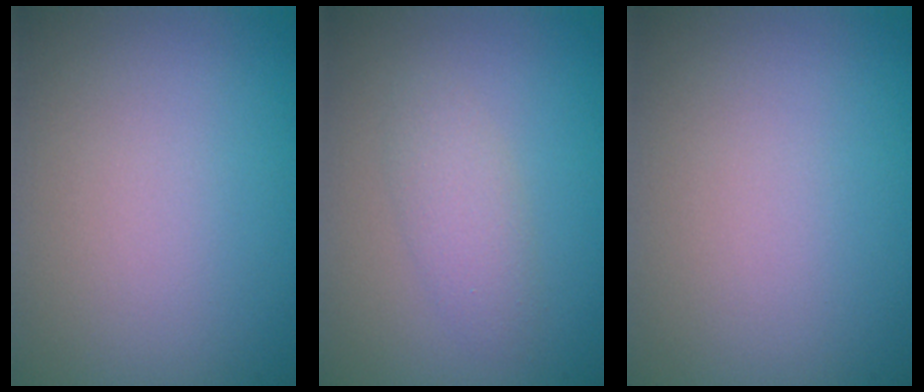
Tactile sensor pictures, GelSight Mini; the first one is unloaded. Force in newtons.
{"total": 2.0, "press": 2.0, "slide": 0.1}
{"total": 0.0}